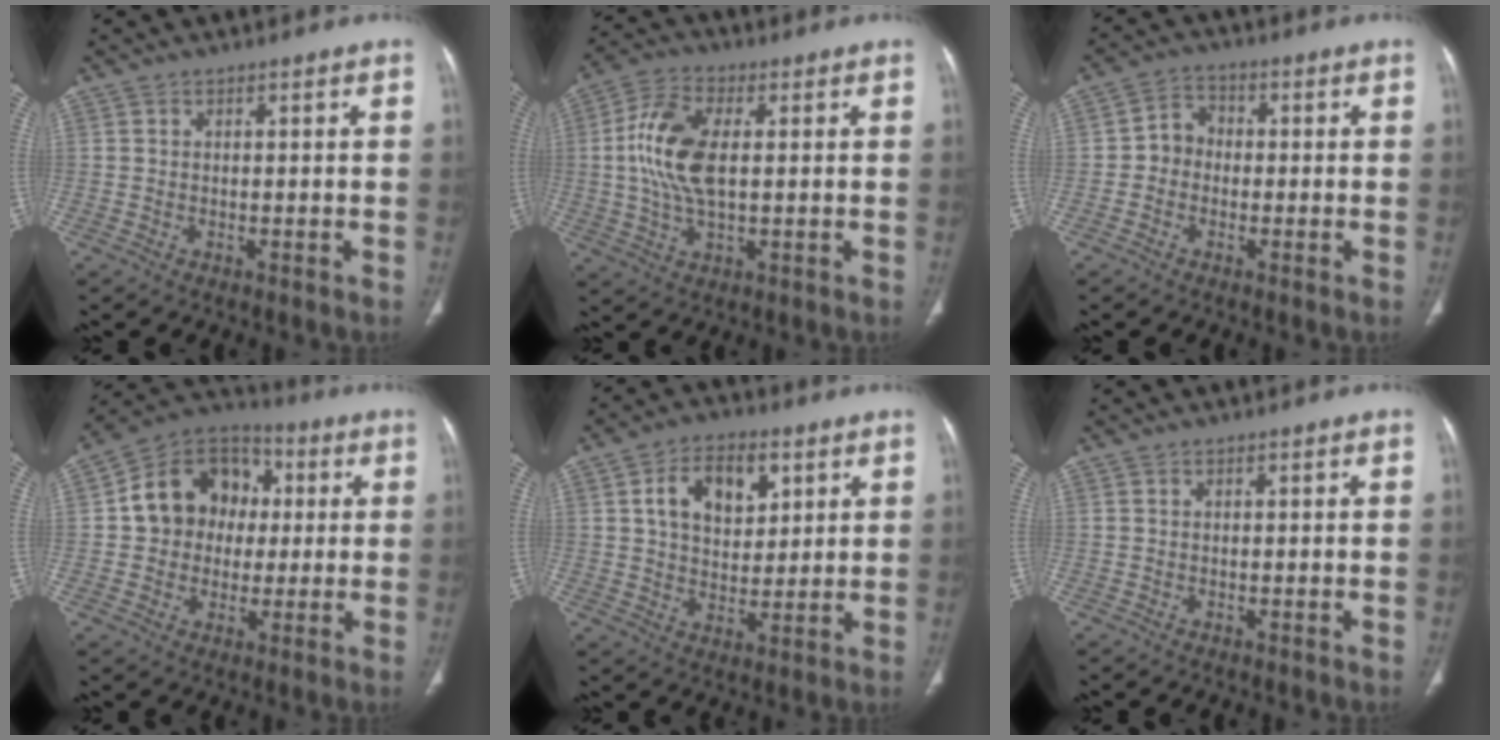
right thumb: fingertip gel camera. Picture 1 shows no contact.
{"total": 11.8, "force": [1.1, 6.1, 10.0], "torque": [-0.215, 0.009, 0.018]}
{"total": 4.5, "force": [-0.9, 3.9, 2.1], "torque": [-0.017, 0.018, -0.029]}
{"total": 15.1, "force": [1.5, 12.5, 8.4], "torque": [-0.096, 0.025, 0.016]}
{"total": 11.7, "force": [4.3, 7.4, 7.9], "torque": [-0.093, -0.009, 0.075]}
{"total": 0.0}